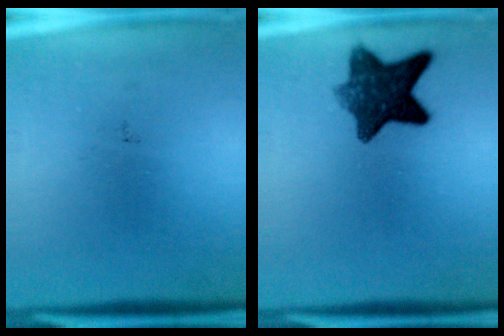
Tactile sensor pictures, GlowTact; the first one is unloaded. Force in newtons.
{"total": 9.6}